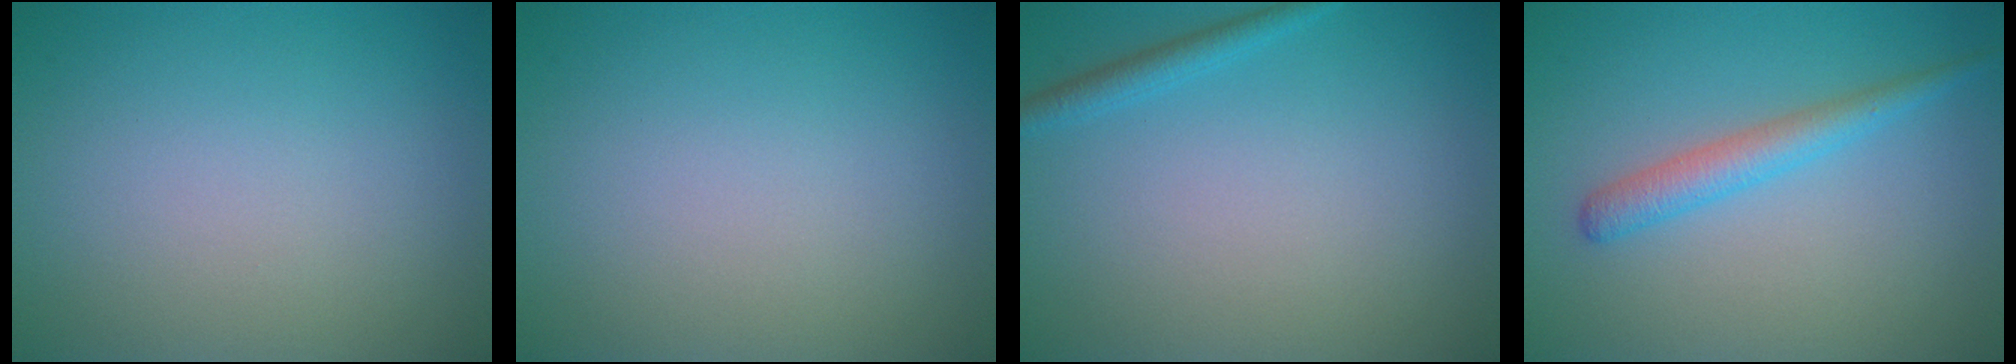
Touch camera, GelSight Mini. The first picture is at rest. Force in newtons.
{"total": 0.0}
{"total": 1.5, "press": 1.5, "slide": 0.1}
{"total": 2.7, "press": 2.6, "slide": 0.1}